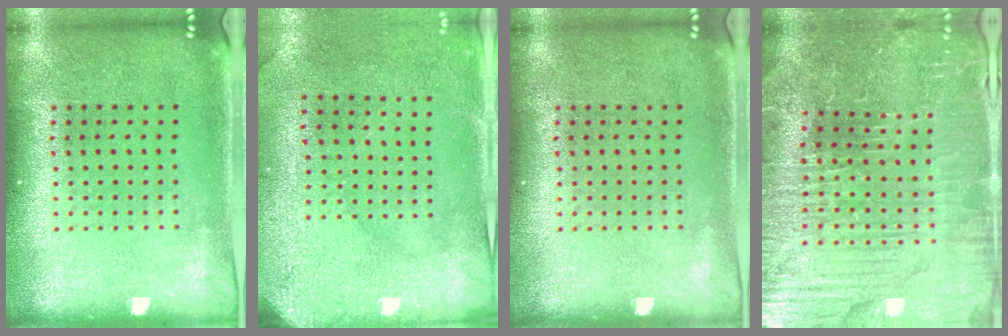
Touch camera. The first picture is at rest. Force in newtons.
{"total": 3.0, "press": 2.4, "slide": 1.7}
{"total": 0.0}
{"total": 4.6, "press": 4.6, "slide": 0.9}